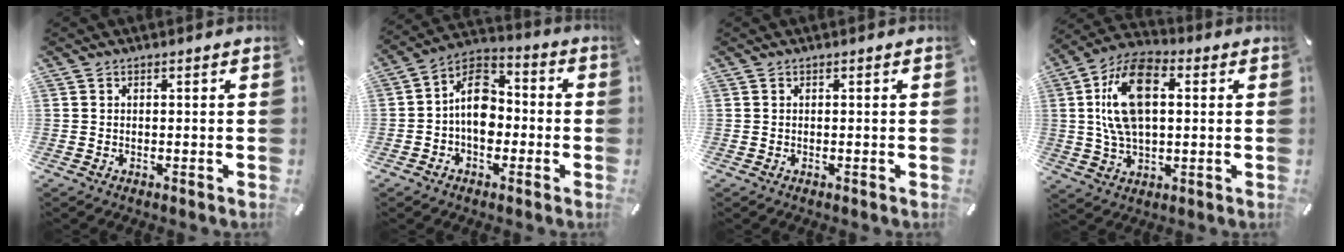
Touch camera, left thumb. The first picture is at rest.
{"total": 11.4, "force": [-1.4, 8.5, 7.5], "torque": [-0.143, 0.015, -0.026]}
{"total": 0.0}
{"total": 15.8, "force": [2.6, 9.5, 12.3], "torque": [-0.258, 0.002, 0.039]}